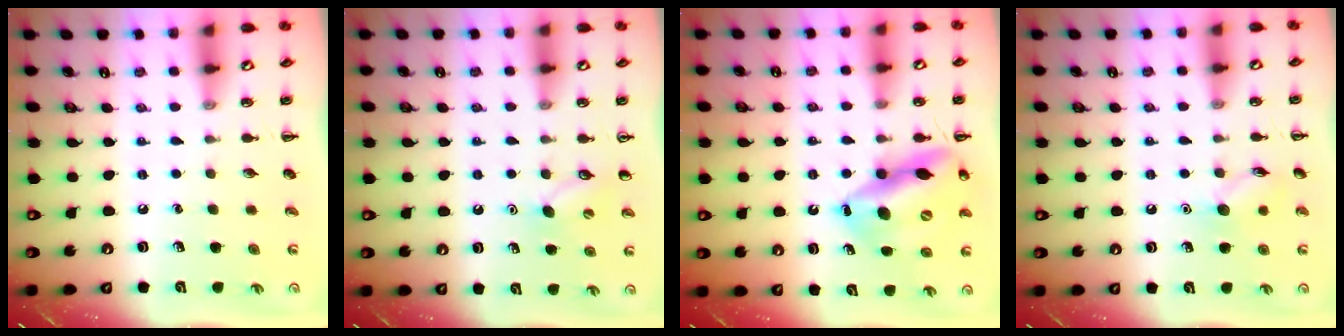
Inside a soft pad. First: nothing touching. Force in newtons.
{"total": 6.0, "press": 5.8, "slide": 1.5}
{"total": 17.0, "press": 16.5, "slide": 4.3}
{"total": 8.5, "press": 8.4, "slide": 1.2}